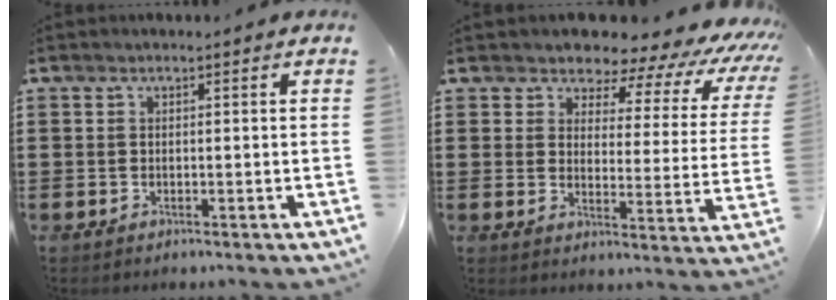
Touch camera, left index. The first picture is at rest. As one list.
[{"total": 5.4, "force": [4.7, 2.1, 1.8], "torque": [-0.047, -0.036, 0.074]}]